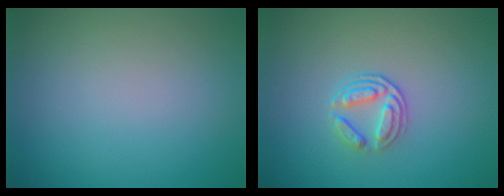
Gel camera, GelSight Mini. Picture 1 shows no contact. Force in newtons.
{"total": 2.4, "press": 1.9, "slide": 1.5}